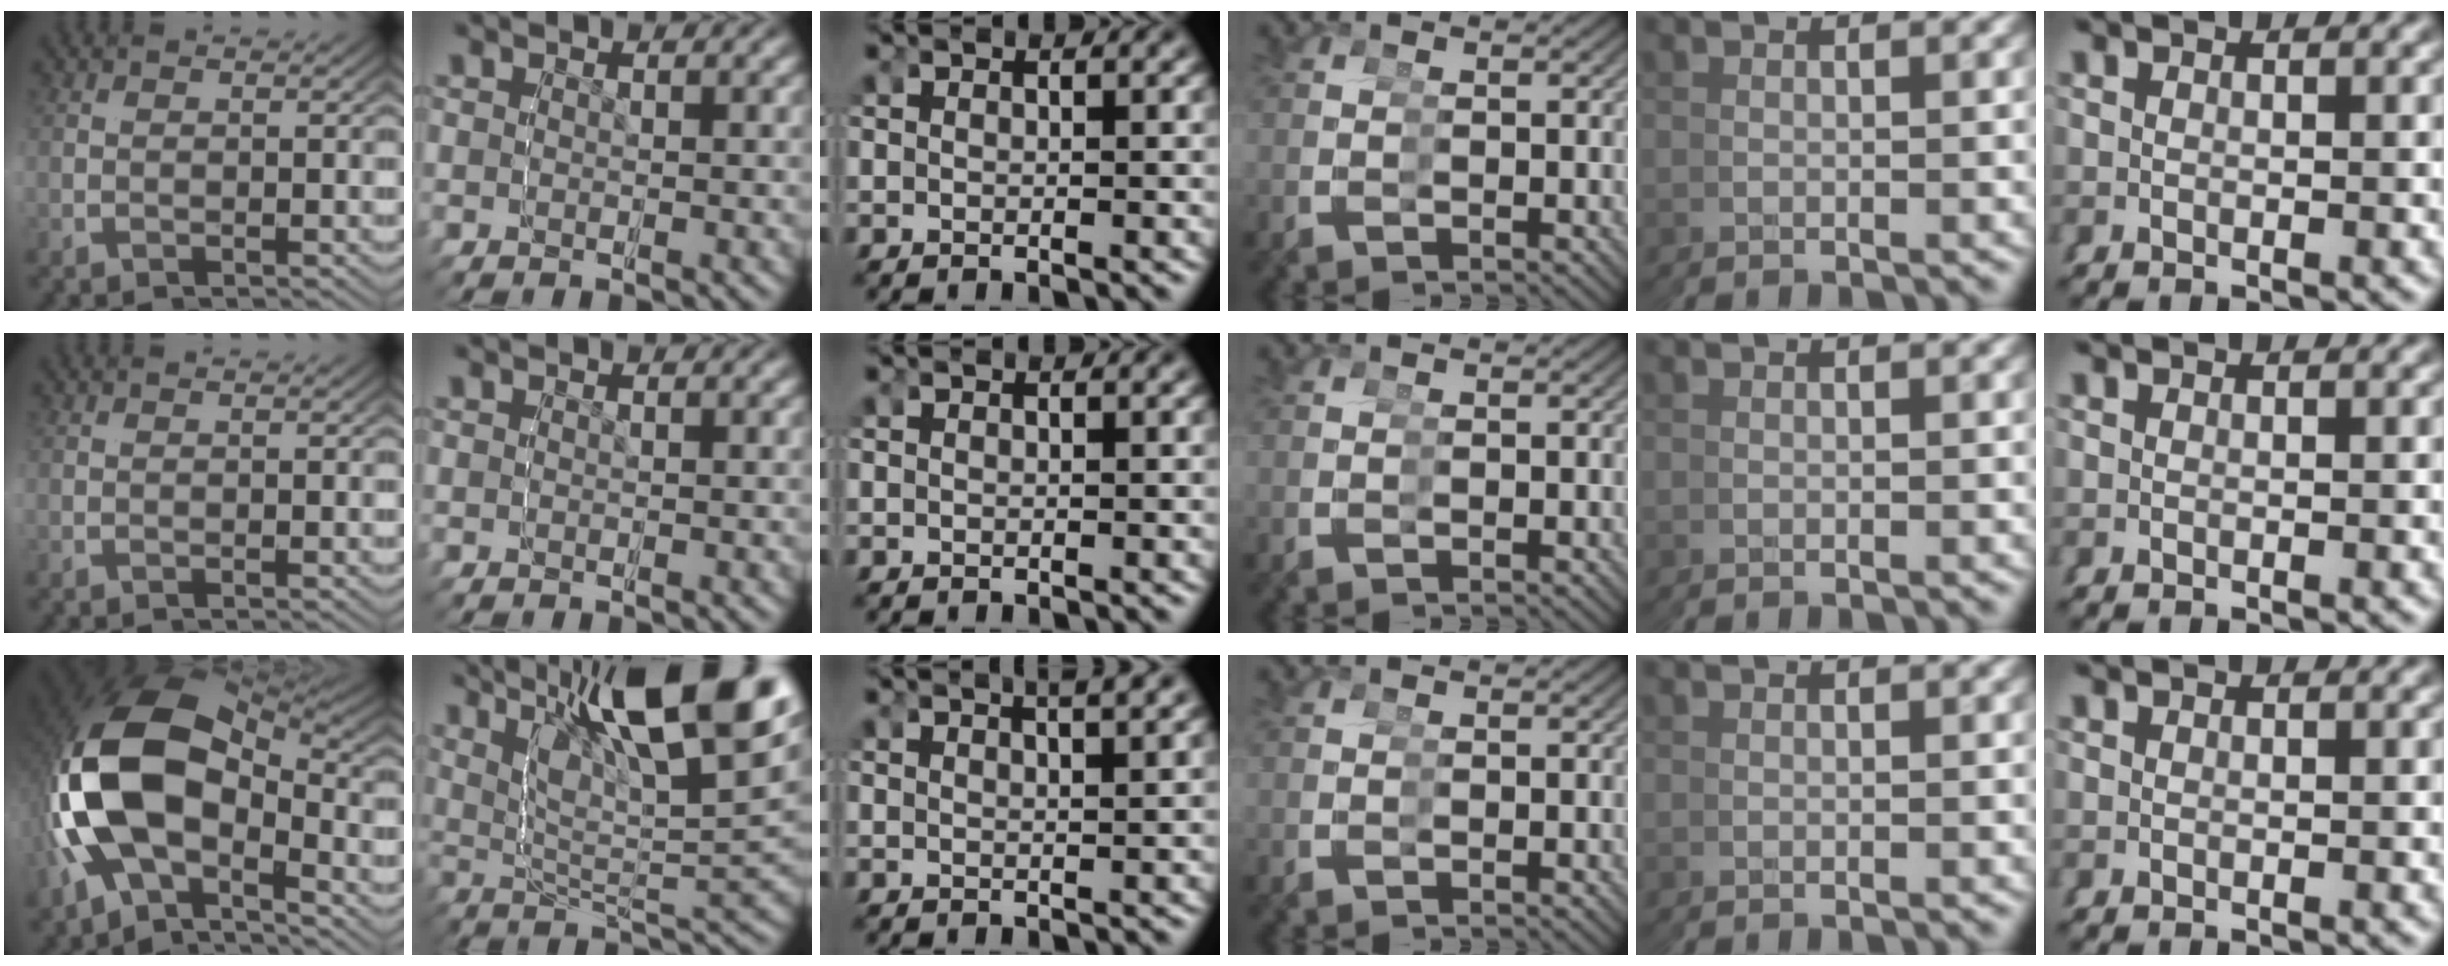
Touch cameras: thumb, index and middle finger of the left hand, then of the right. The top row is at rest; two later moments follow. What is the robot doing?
{"motion": "grasp_and_lifting", "object": "glue stick"}